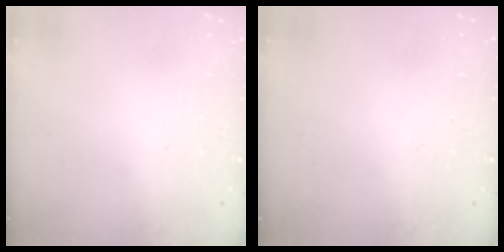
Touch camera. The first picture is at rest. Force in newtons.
{"total": 0.0}